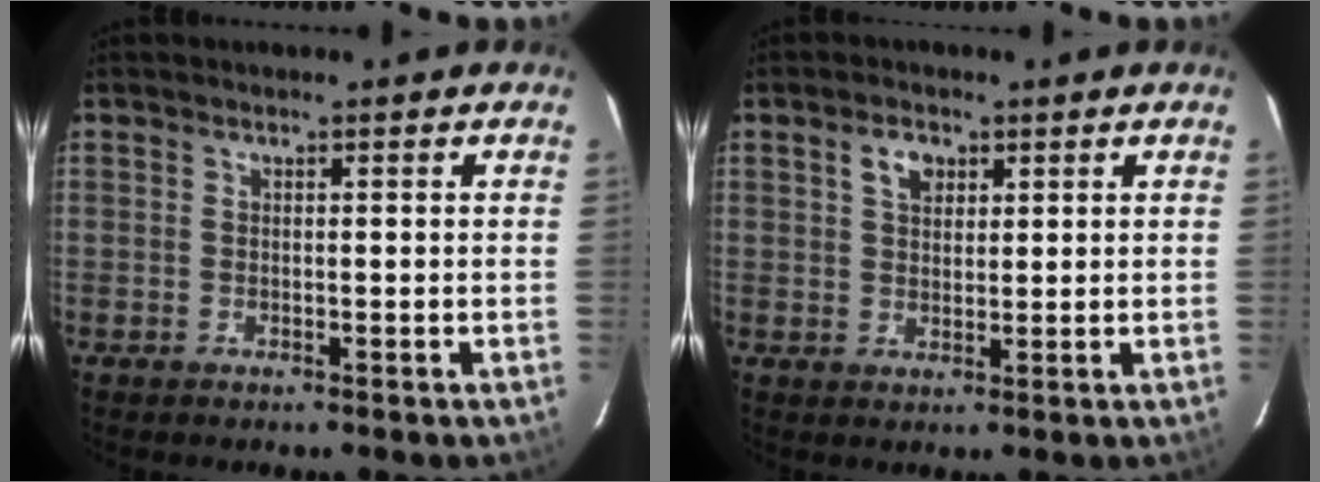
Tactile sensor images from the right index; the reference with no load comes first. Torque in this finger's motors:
{"motor_torque": [0.14, -0.08, 0.11, 0.05]}